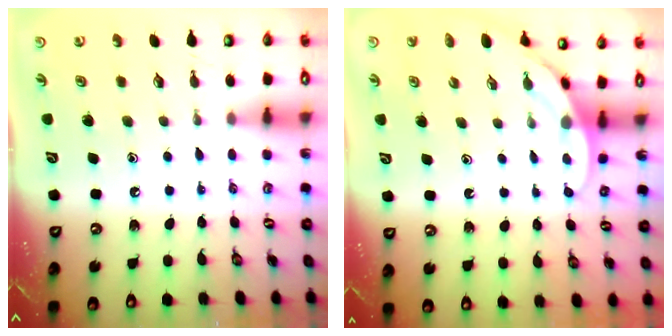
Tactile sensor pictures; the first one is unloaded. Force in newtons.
{"total": 5.0, "press": 5.0, "slide": 0.4}